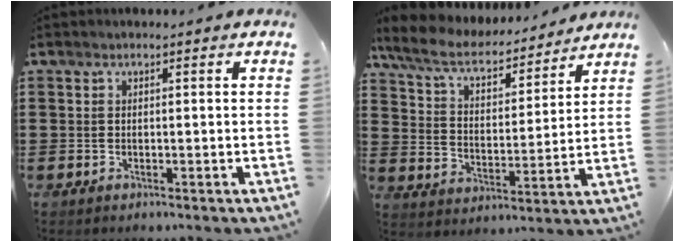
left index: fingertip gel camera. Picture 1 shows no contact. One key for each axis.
{"total": 7.8, "fx": 6.4, "fy": 2.1, "fz": 3.8, "tx": -0.101, "ty": -0.033, "tz": 0.110}